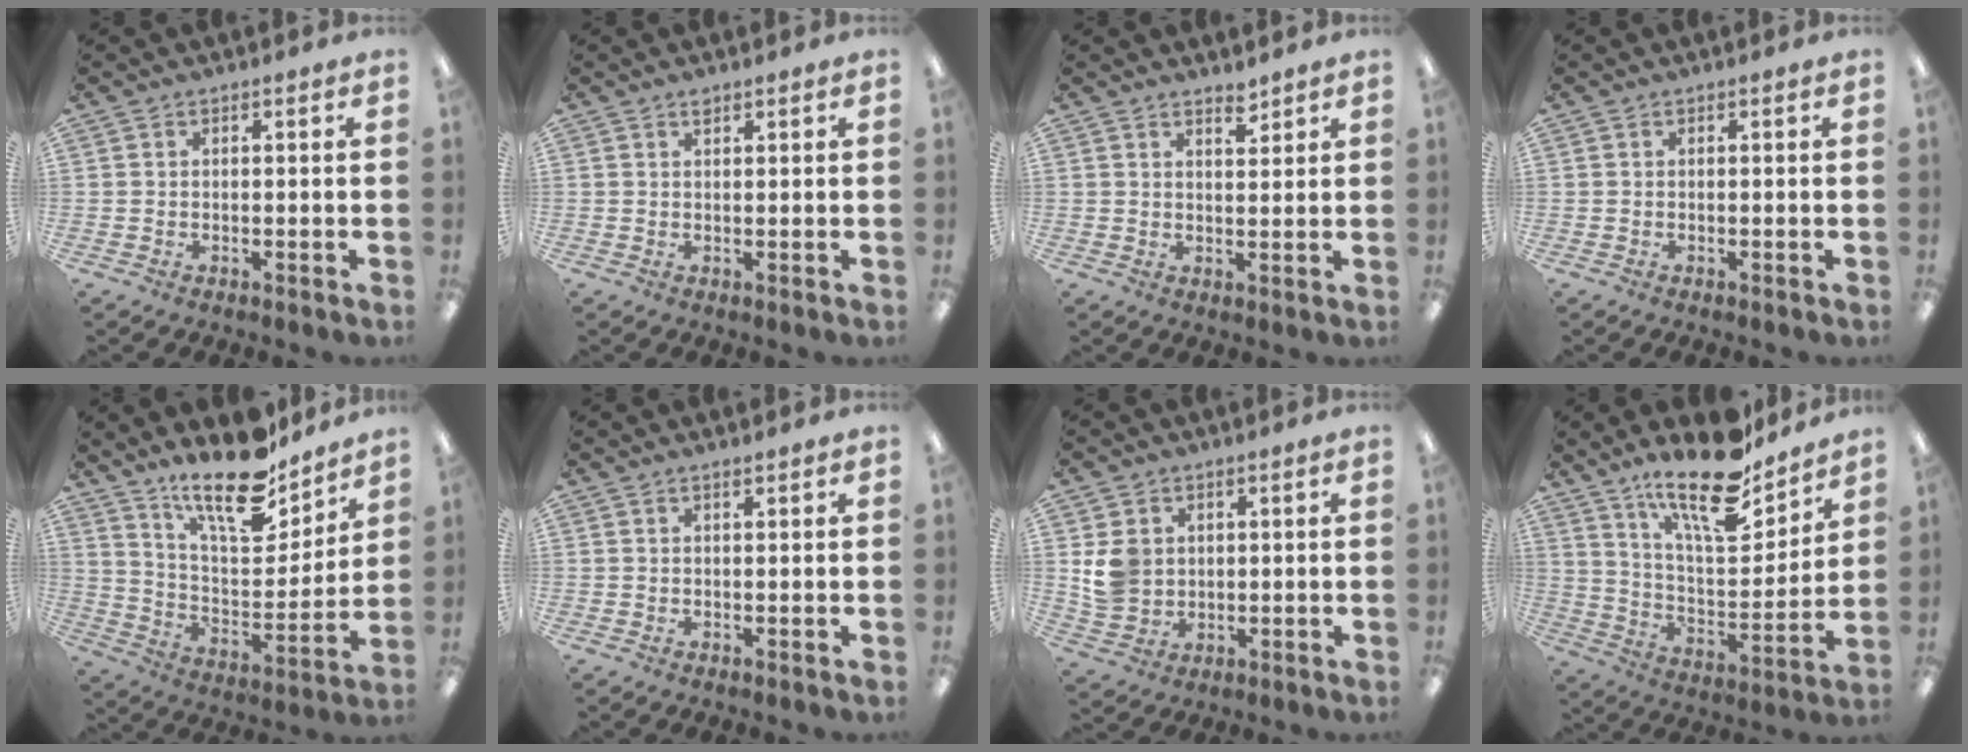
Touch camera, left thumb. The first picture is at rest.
{"total": 1.1, "force": [0.9, 0.3, 0.4], "torque": [-0.001, -0.004, 0.016]}
{"total": 3.0, "force": [2.7, 0.9, 0.9], "torque": [0.002, -0.022, 0.044]}
{"total": 0.0}
{"total": 18.1, "force": [14.6, 5.8, 9.1], "torque": [-0.156, -0.101, 0.250]}
{"total": 0.8, "force": [0.8, 0.1, 0.2], "torque": [-0.004, -0.001, 0.015]}
{"total": 7.0, "force": [1.9, 6.1, 2.7], "torque": [-0.046, 0.005, 0.038]}
{"total": 19.3, "force": [14.7, 6.3, 10.9], "torque": [-0.184, -0.095, 0.249]}